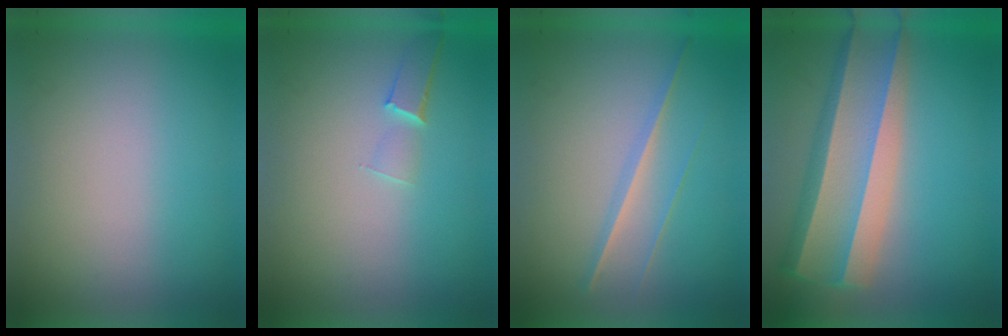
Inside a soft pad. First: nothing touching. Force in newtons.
{"total": 1.1}
{"total": 1.3}
{"total": 6.4}